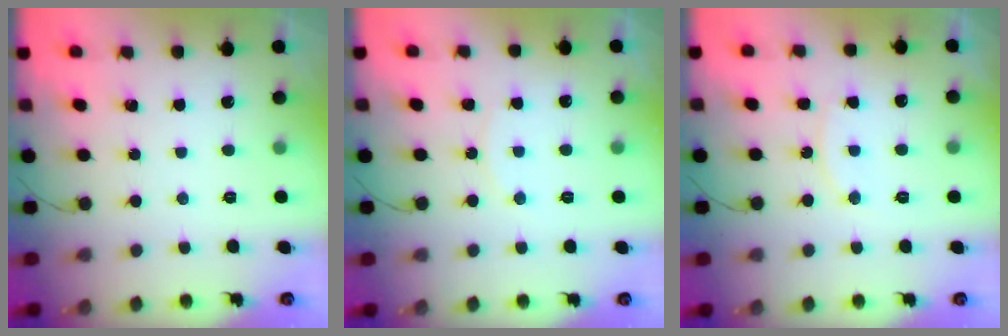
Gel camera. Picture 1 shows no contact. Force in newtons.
{"total": 5.3, "press": 5.3, "slide": 0.5}
{"total": 8.4, "press": 8.4, "slide": 0.4}